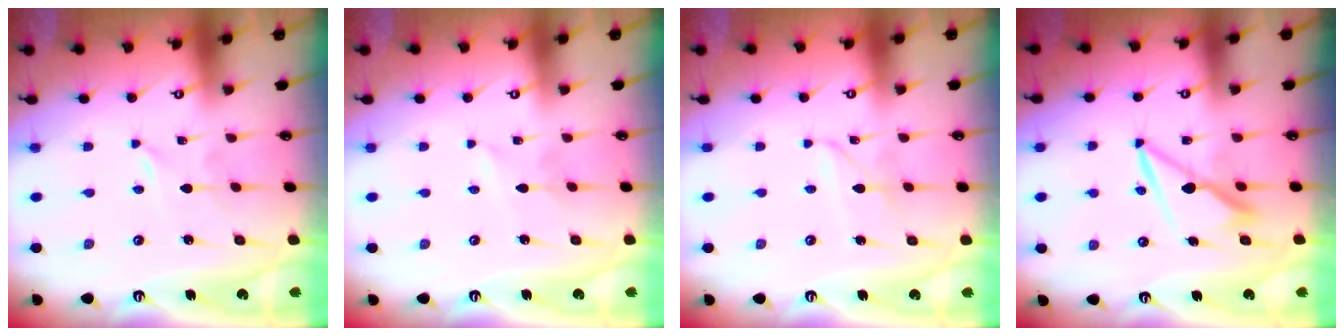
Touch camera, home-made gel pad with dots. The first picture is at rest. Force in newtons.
{"total": 1.6, "press": 1.6, "slide": 0.1}
{"total": 2.8, "press": 2.8, "slide": 0.3}
{"total": 7.7, "press": 7.6, "slide": 1.2}